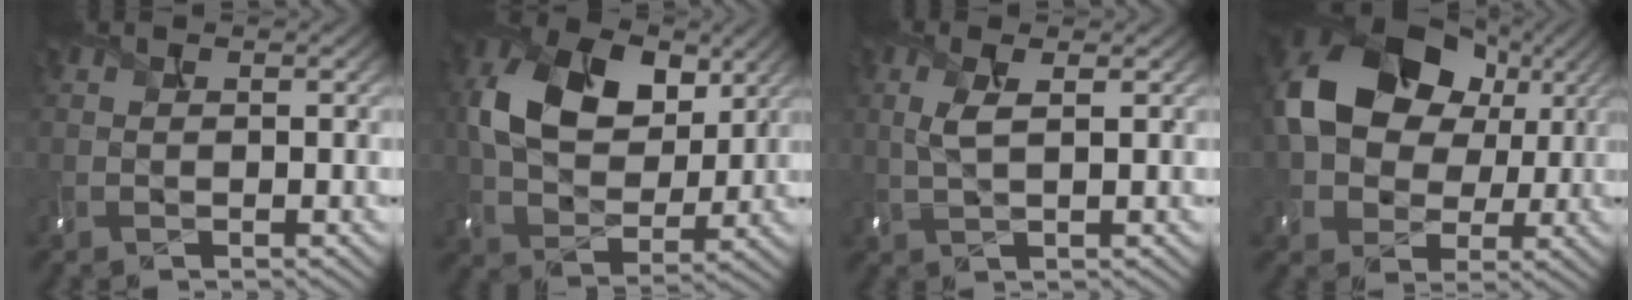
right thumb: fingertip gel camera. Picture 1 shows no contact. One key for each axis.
{"total": 11.9, "fx": 3.8, "fy": 8.1, "fz": 7.9, "tx": -0.168, "ty": 0.008, "tz": 0.066}
{"total": 2.5, "fx": 0.8, "fy": 0.7, "fz": 2.3, "tx": -0.057, "ty": 0.005, "tz": 0.018}
{"total": 15.6, "fx": 3.3, "fy": 12.0, "fz": 9.5, "tx": -0.180, "ty": 0.004, "tz": 0.064}